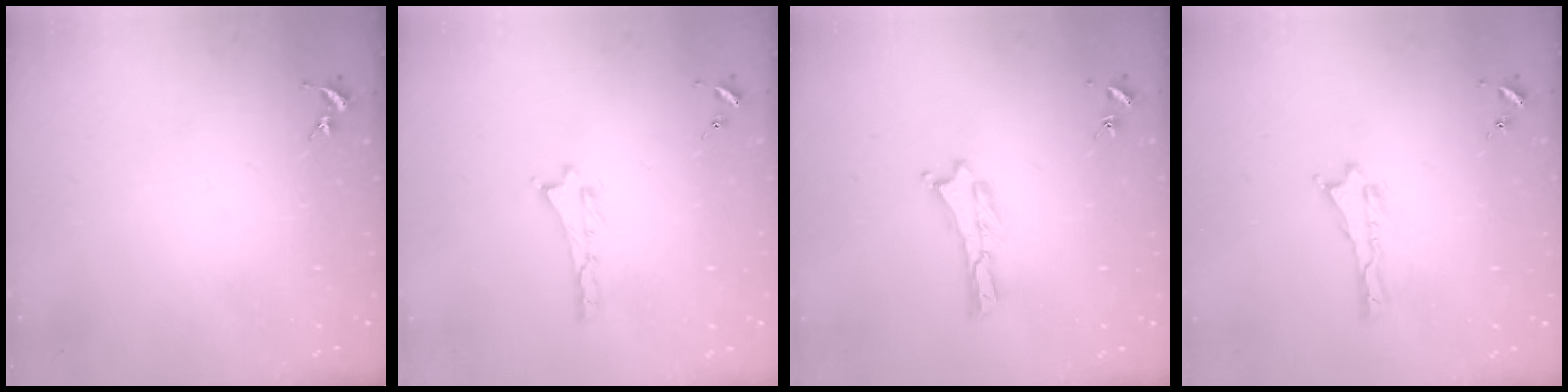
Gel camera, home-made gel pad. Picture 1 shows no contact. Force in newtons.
{"total": 0.0}
{"total": 0.0}
{"total": 0.0}